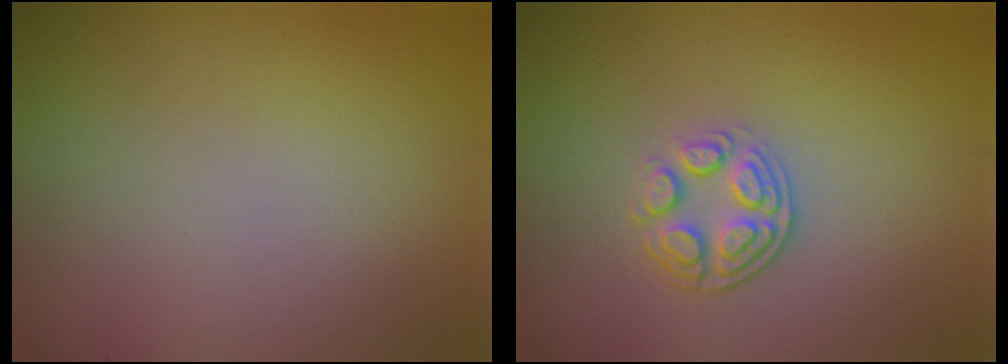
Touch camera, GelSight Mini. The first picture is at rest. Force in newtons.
{"total": 2.7, "press": 2.3, "slide": 1.4}